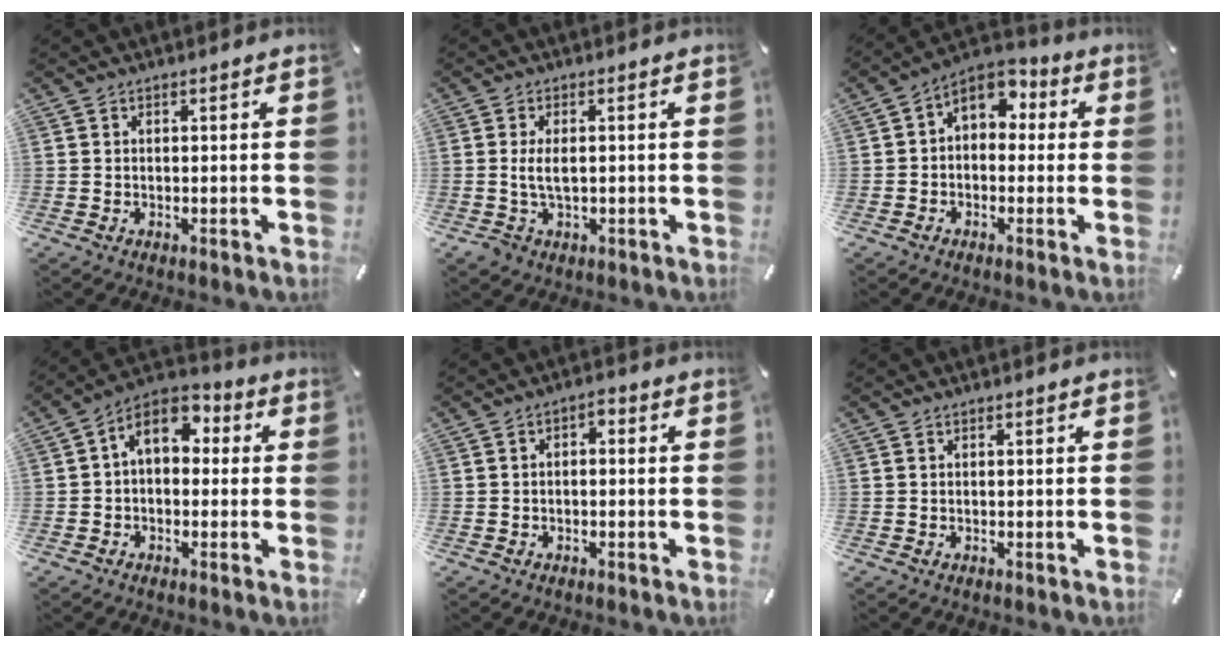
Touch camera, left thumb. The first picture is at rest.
{"total": 4.1, "force": [-0.3, 2.4, 3.4], "torque": [-0.077, 0.000, -0.008]}
{"total": 6.2, "force": [1.5, 4.9, 3.5], "torque": [-0.056, 0.001, 0.024]}
{"total": 8.4, "force": [2.5, 5.8, 5.6], "torque": [-0.097, 0.005, 0.045]}
{"total": 2.0, "force": [-1.4, 1.0, 1.0], "torque": [-0.018, 0.013, -0.029]}
{"total": 0.0}